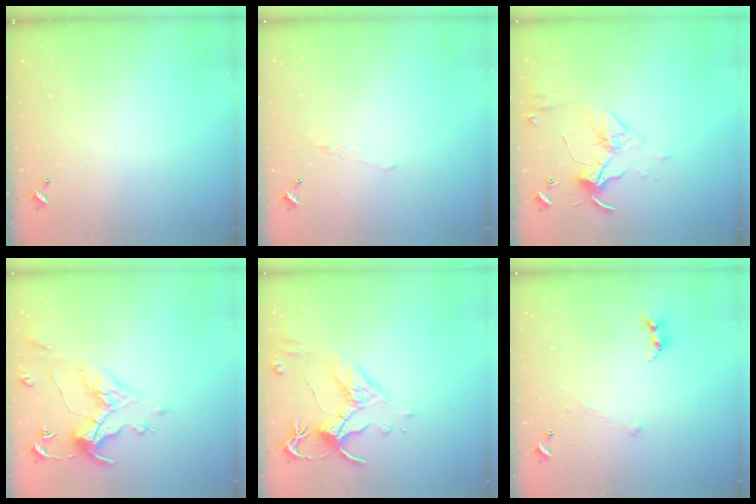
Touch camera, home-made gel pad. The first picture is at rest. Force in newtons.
{"total": 1.6, "press": 1.5, "slide": 0.7}
{"total": 3.4, "press": 3.3, "slide": 0.7}
{"total": 1.0, "press": 0.2, "slide": 1.0}
{"total": 2.6, "press": 2.2, "slide": 1.3}
{"total": 0.0}